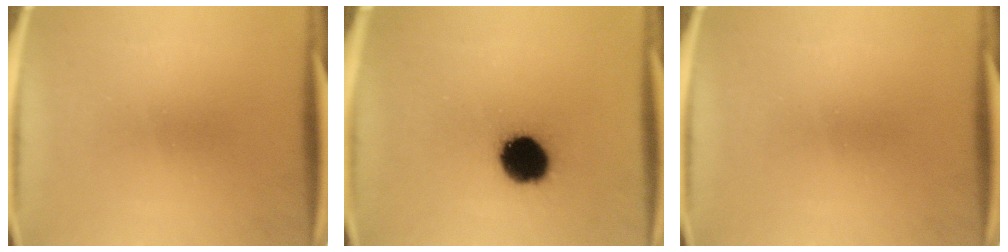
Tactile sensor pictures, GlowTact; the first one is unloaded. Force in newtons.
{"total": 14.6}
{"total": 0.0}